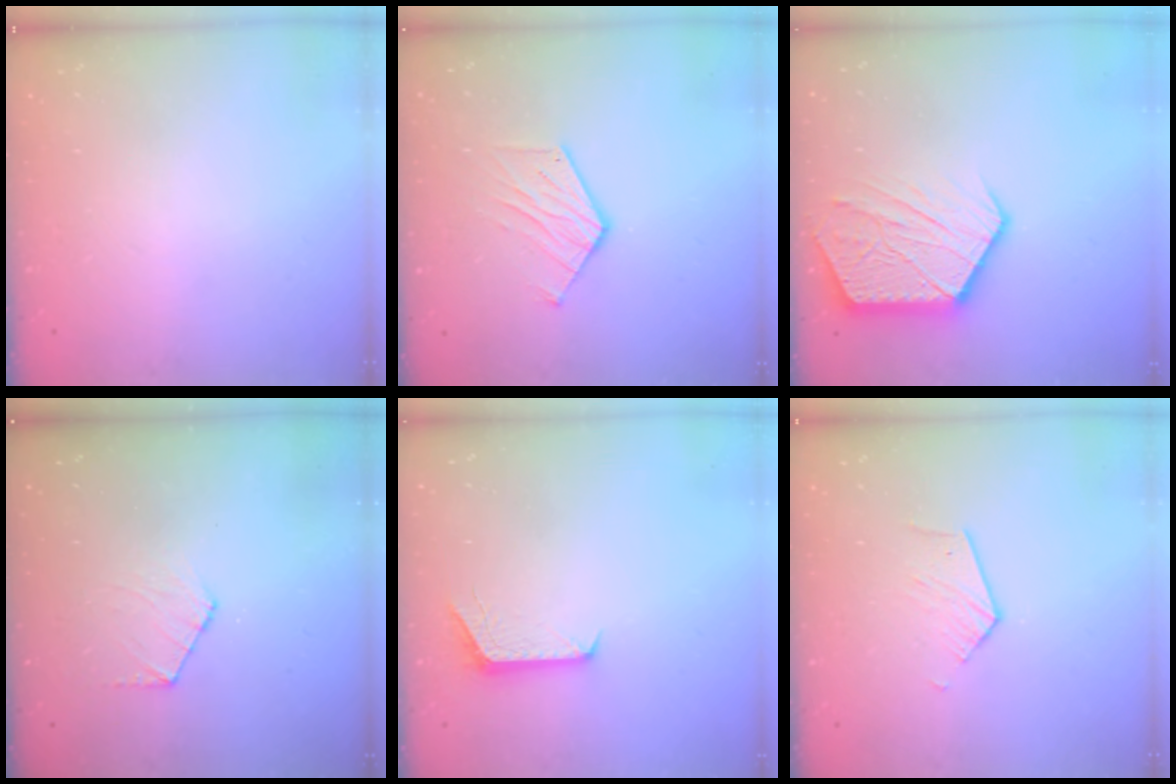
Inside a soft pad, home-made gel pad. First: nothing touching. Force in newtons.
{"total": 9.7, "press": 9.7, "slide": 0.8}
{"total": 14.5, "press": 14.5, "slide": 1.1}
{"total": 6.5, "press": 6.5, "slide": 0.6}
{"total": 6.4, "press": 6.4, "slide": 0.5}
{"total": 5.0, "press": 5.0, "slide": 0.6}